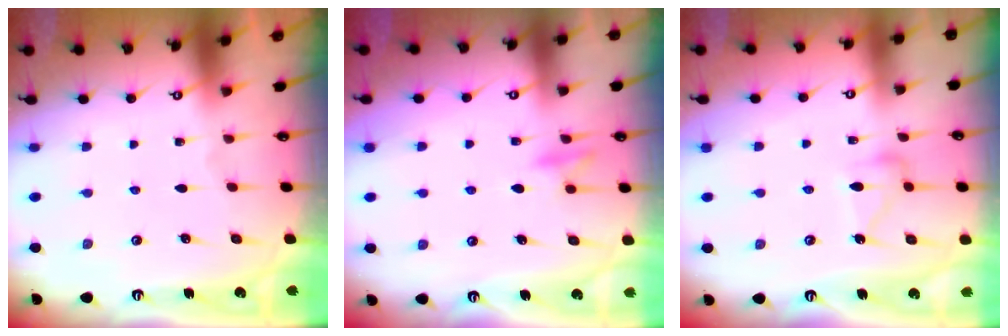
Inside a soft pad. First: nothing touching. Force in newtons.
{"total": 8.9, "press": 8.9, "slide": 0.9}
{"total": 11.5, "press": 11.4, "slide": 0.4}